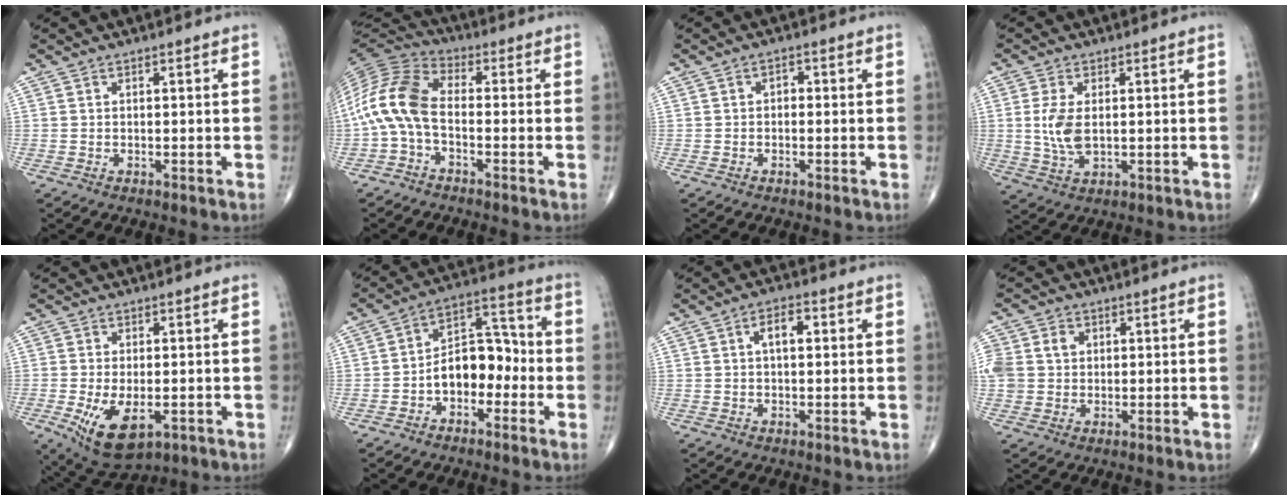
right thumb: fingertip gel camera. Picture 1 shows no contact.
{"total": 11.6, "force": [-2.0, 6.3, 9.6], "torque": [-0.198, 0.036, -0.053]}
{"total": 1.4, "force": [-0.2, 1.0, 0.9], "torque": [-0.002, 0.008, -0.009]}
{"total": 6.3, "force": [0.5, 3.3, 5.4], "torque": [-0.118, -0.007, 0.012]}
{"total": 9.7, "force": [-3.0, 5.0, 7.8], "torque": [-0.128, -0.011, -0.036]}
{"total": 10.6, "force": [-2.8, 6.9, 7.6], "torque": [-0.090, 0.048, -0.059]}
{"total": 4.2, "force": [0.9, 2.1, 3.6], "torque": [-0.051, 0.011, 0.011]}
{"total": 11.2, "force": [2.1, 9.7, 5.3], "torque": [-0.141, 0.021, 0.044]}